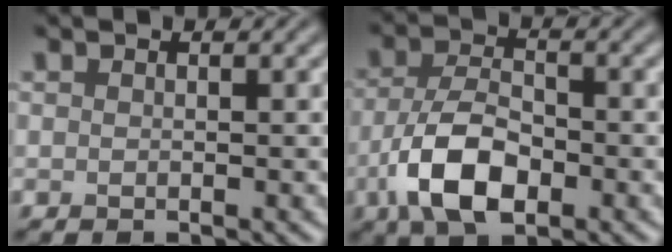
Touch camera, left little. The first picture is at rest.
{"total": 6.6, "force": [-2.7, 3.4, 5.1], "torque": [-0.100, -0.003, -0.060]}